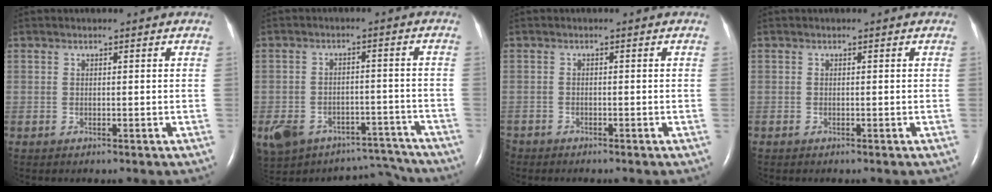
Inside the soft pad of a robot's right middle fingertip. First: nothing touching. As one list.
[{"total": 16.2, "force": [-13.0, 7.7, 5.7], "torque": [-0.147, 0.020, -0.178]}, {"total": 2.1, "force": [-1.9, 0.6, 0.2], "torque": [-0.004, -0.004, -0.033]}, {"total": 0.0}]